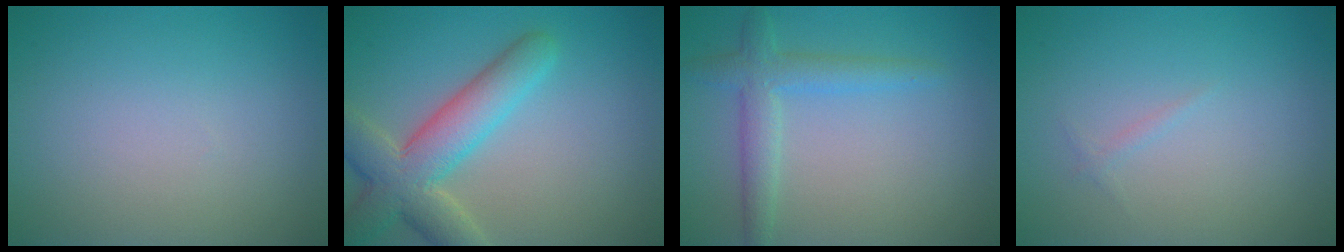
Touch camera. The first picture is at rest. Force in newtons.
{"total": 6.5, "press": 6.5, "slide": 0.4}
{"total": 3.1, "press": 3.1, "slide": 0.2}
{"total": 0.5, "press": 0.5, "slide": 0.0}